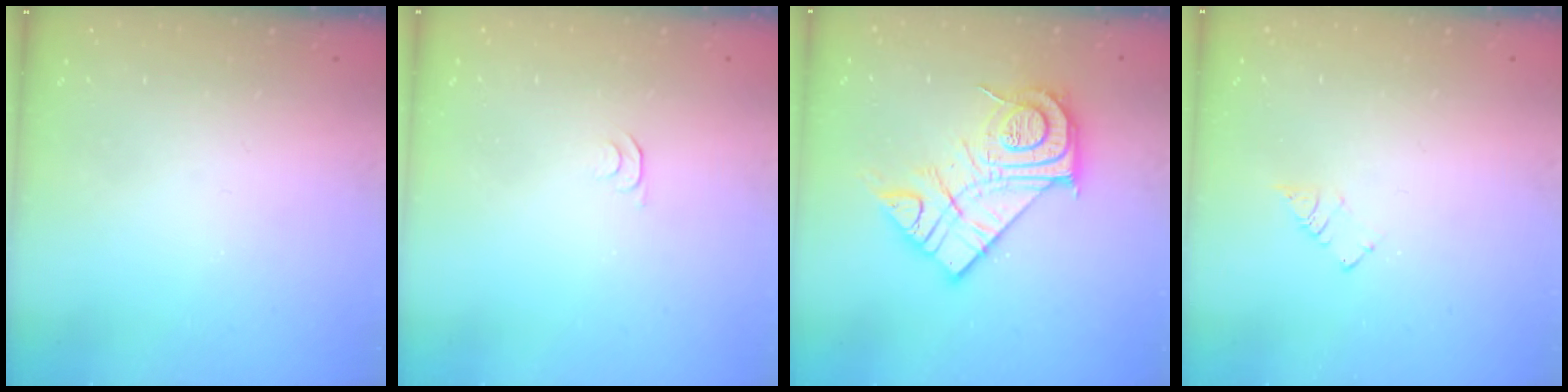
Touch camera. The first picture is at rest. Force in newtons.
{"total": 3.9, "press": 3.8, "slide": 0.5}
{"total": 18.1, "press": 18.0, "slide": 1.5}
{"total": 2.6, "press": 2.6, "slide": 0.3}